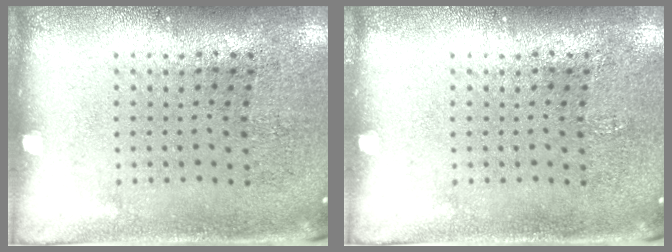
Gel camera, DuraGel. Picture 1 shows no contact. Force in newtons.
{"total": 0.0}